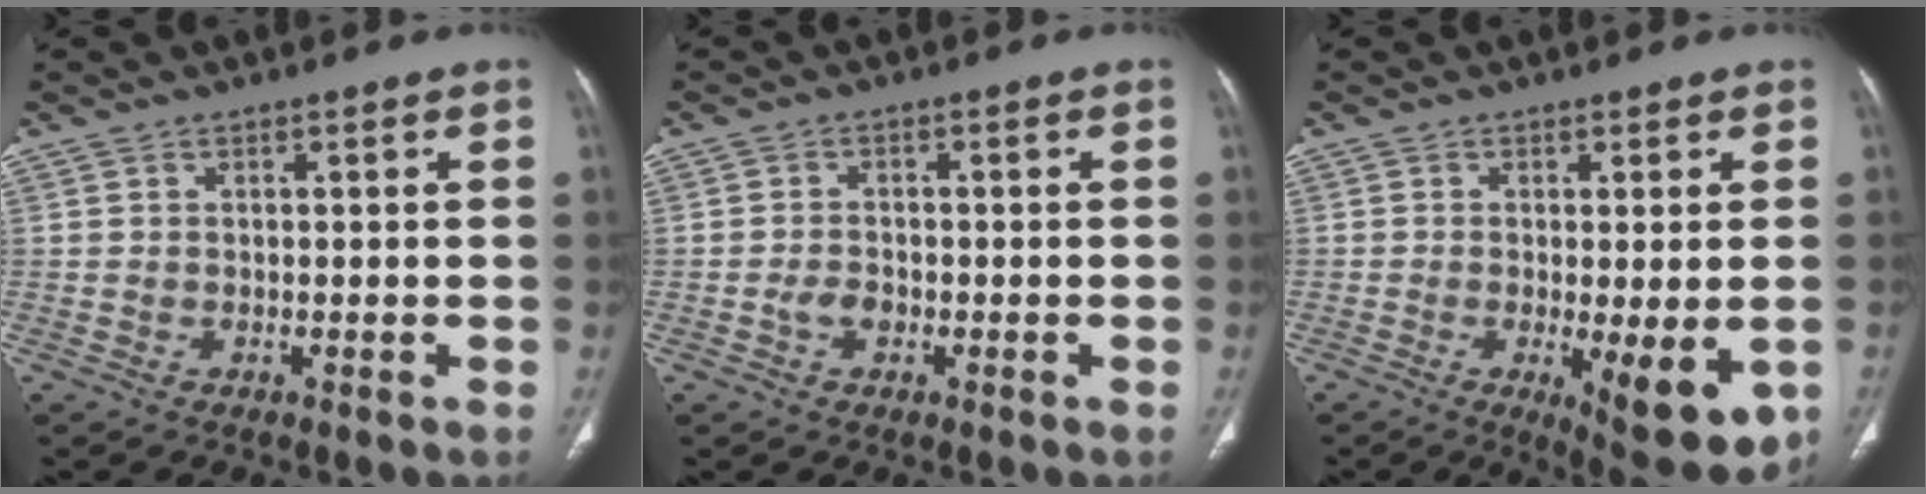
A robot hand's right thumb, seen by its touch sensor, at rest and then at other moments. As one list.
[{"total": 2.6, "force": [-0.9, 1.8, 1.6], "torque": [-0.020, 0.009, -0.018]}, {"total": 10.5, "force": [-3.1, 3.4, 9.4], "torque": [-0.123, -0.021, -0.037]}]